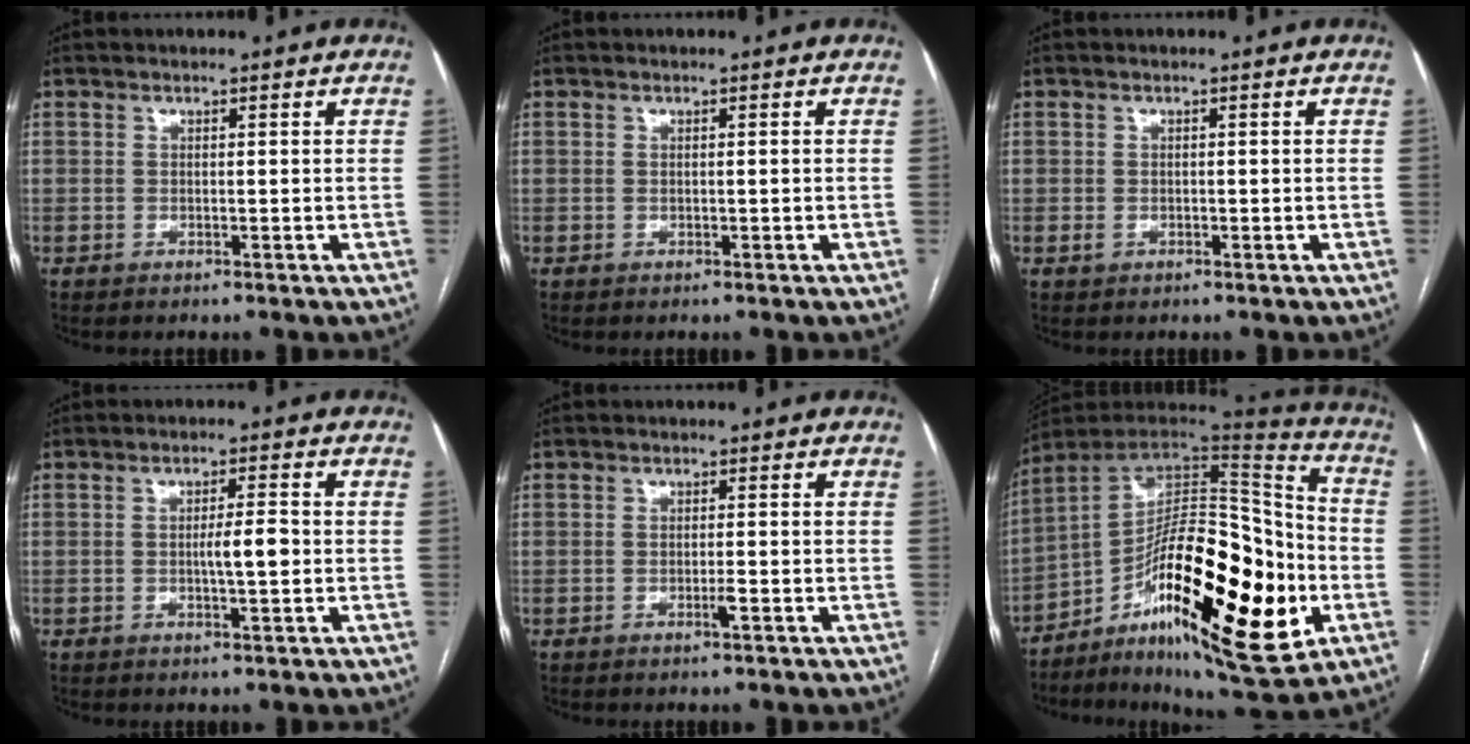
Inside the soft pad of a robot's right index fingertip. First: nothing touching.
{"total": 0.0}
{"total": 0.9, "force": [-0.2, 0.9, 0.3], "torque": [-0.005, 0.002, -0.001]}
{"total": 3.7, "force": [-0.4, 0.4, 3.7], "torque": [-0.062, 0.000, -0.006]}
{"total": 1.3, "force": [-0.6, -0.1, 1.2], "torque": [-0.026, -0.002, -0.008]}
{"total": 26.8, "force": [-8.4, 7.7, 24.3], "torque": [-0.380, -0.001, -0.124]}